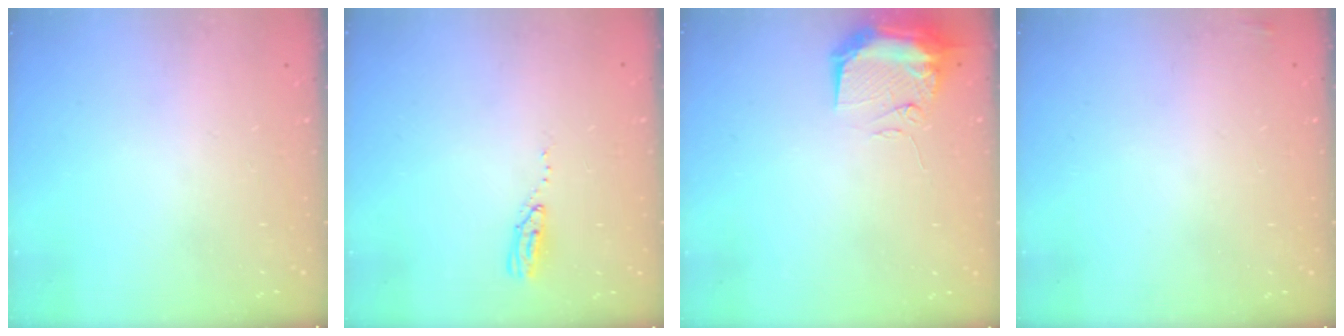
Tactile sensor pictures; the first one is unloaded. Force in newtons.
{"total": 3.8, "press": 3.8, "slide": 0.2}
{"total": 10.2, "press": 10.1, "slide": 1.7}
{"total": 2.2, "press": 2.1, "slide": 0.7}